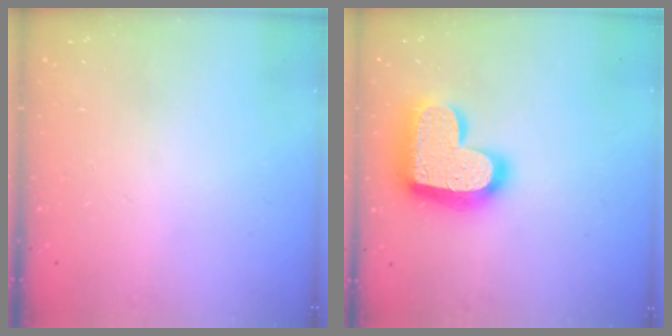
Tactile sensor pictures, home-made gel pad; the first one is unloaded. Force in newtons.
{"total": 22.2, "press": 22.1, "slide": 1.5}